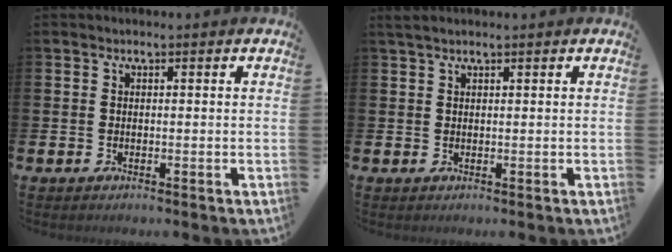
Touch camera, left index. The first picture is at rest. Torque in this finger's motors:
{"motor_torque": [-0.27, -0.24, -0.64, -0.02]}